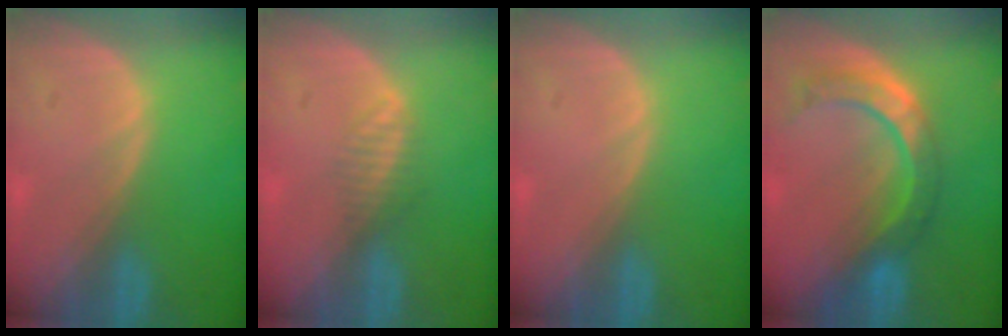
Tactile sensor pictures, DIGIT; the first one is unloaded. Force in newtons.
{"total": 2.0, "press": 1.8, "slide": 0.8}
{"total": 0.0}
{"total": 8.5, "press": 7.2, "slide": 4.6}